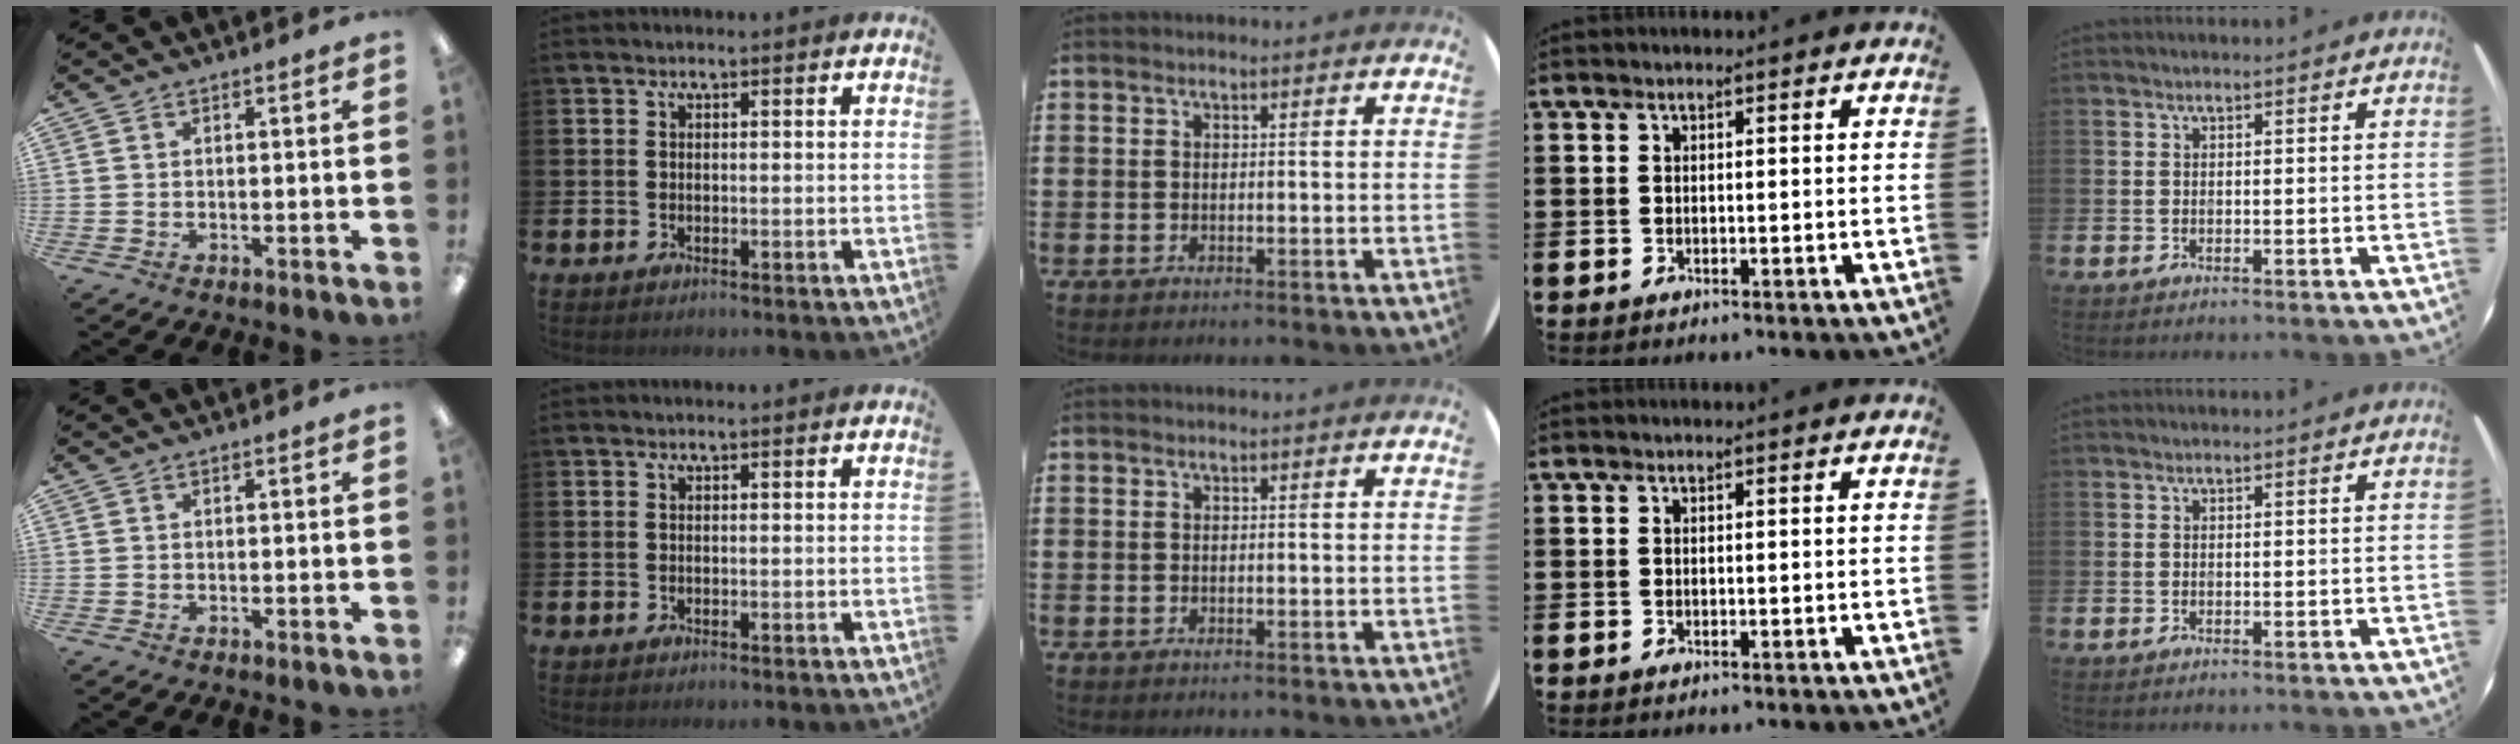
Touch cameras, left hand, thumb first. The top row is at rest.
{}